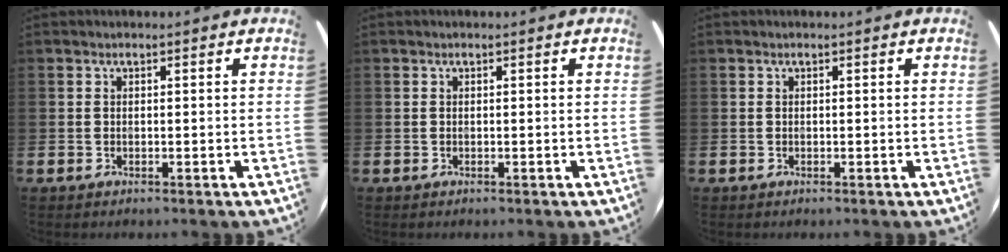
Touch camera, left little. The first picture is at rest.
{"total": 0.0}
{"total": 0.0}